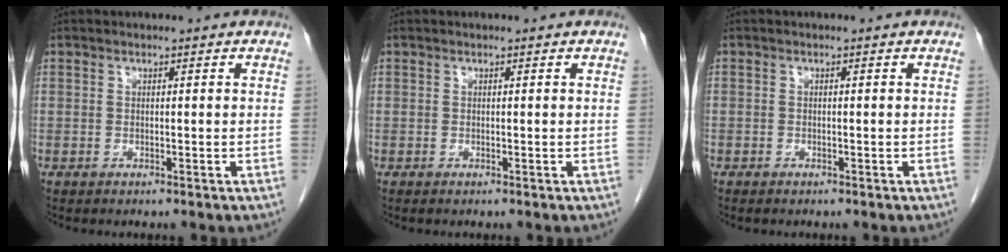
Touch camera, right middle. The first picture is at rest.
{"total": 0.0}
{"total": 0.5, "force": [-0.4, 0.4, 0.0], "torque": [0.000, 0.003, -0.005]}